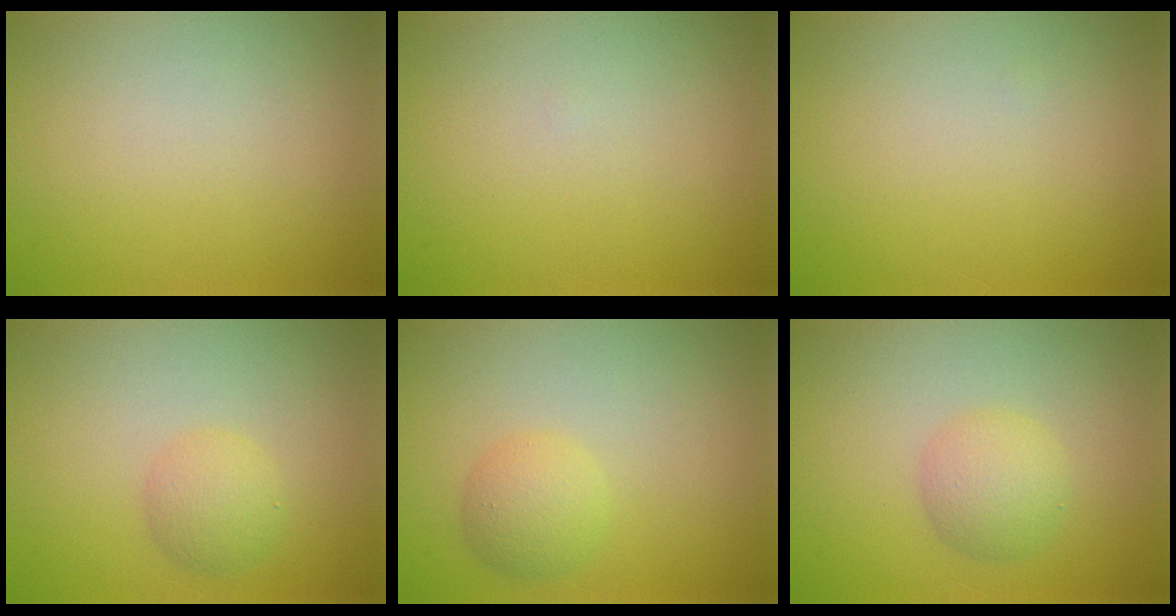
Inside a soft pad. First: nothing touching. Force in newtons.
{"total": 0.0}
{"total": 0.0}
{"total": 2.1, "press": 2.1, "slide": 0.0}
{"total": 2.4, "press": 2.4, "slide": 0.1}
{"total": 2.8, "press": 2.8, "slide": 0.1}